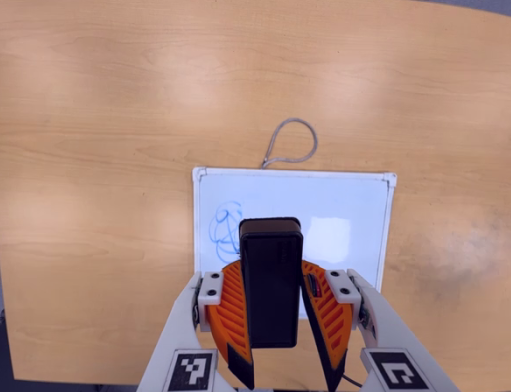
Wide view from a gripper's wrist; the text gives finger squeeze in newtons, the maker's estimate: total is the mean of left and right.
{"total": 7.2, "left": 6.7, "right": 7.7}